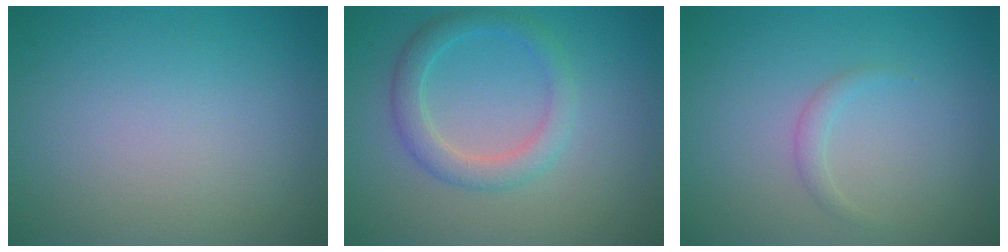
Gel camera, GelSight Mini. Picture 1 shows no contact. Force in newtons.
{"total": 3.0, "press": 3.0, "slide": 0.0}
{"total": 1.0, "press": 1.0, "slide": 0.2}